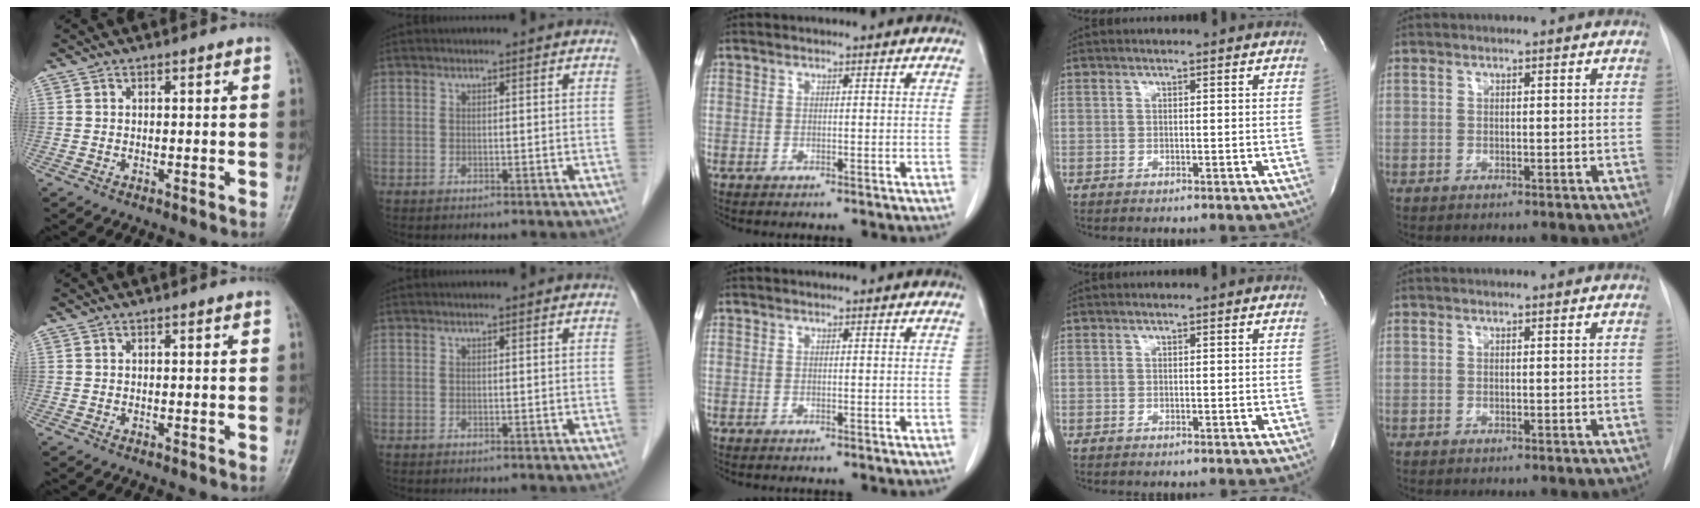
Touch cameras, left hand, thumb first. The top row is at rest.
{}